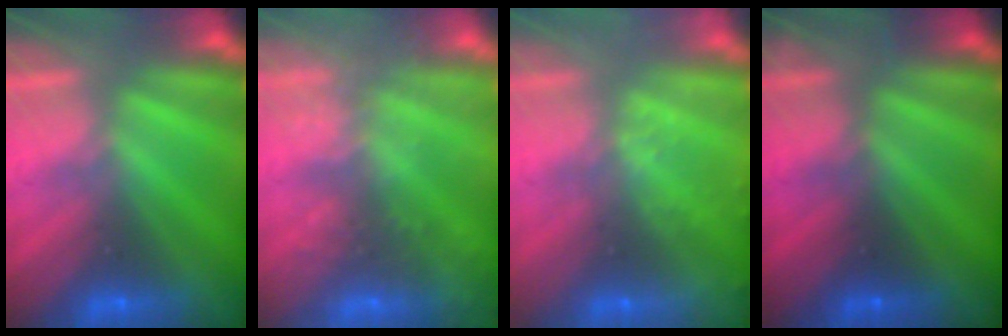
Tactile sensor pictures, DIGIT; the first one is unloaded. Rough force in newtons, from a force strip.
{"total": 9.1}
{"total": 2.4}
{"total": 2.5}